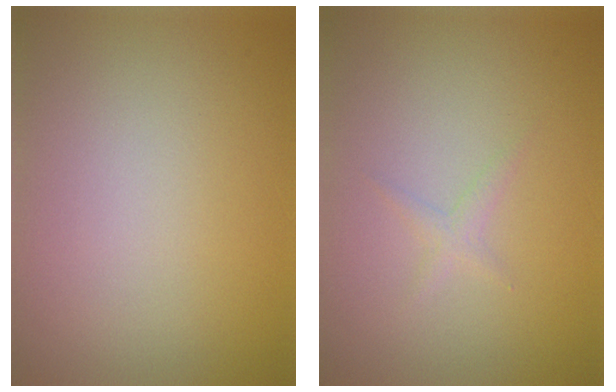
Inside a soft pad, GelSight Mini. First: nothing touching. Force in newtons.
{"total": 0.9, "press": 0.9, "slide": 0.0}